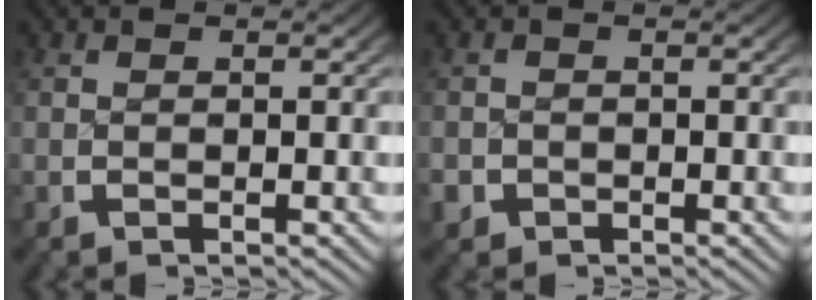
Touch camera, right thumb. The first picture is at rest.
{"total": 1.8, "force": [-1.1, 1.4, 0.2], "torque": [-0.010, -0.010, -0.017]}